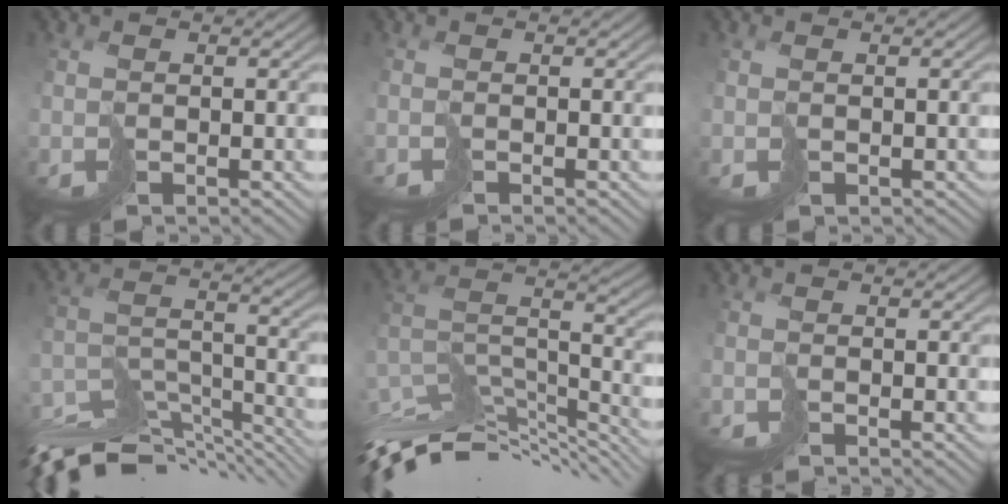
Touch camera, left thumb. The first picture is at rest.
{"total": 0.6, "force": [-0.4, -0.2, -0.3], "torque": [0.006, 0.002, -0.012]}
{"total": 0.5, "force": [-0.1, 0.5, 0.2], "torque": [-0.006, -0.005, 0.005]}
{"total": 13.6, "force": [-11.9, 3.8, 5.2], "torque": [-0.107, -0.009, -0.189]}
{"total": 13.5, "force": [-9.5, 5.1, 8.1], "torque": [-0.191, 0.001, -0.160]}
{"total": 0.8, "force": [-0.7, -0.2, -0.3], "torque": [0.005, 0.001, -0.020]}